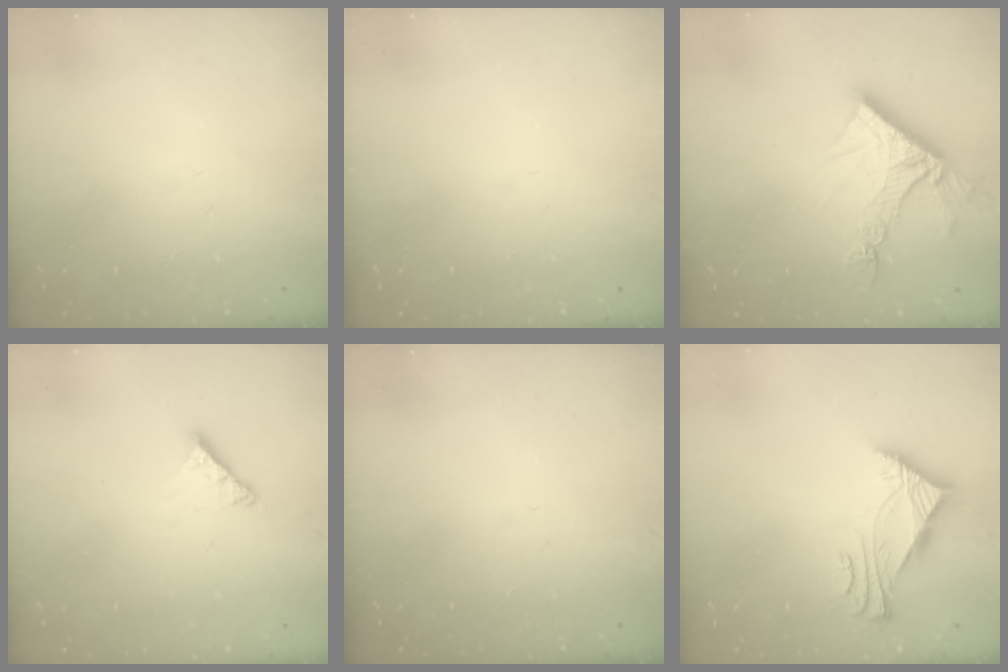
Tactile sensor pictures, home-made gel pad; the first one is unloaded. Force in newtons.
{"total": 0.0}
{"total": 11.6, "press": 11.5, "slide": 1.1}
{"total": 5.3, "press": 5.3, "slide": 0.6}
{"total": 0.0}
{"total": 5.8, "press": 5.7, "slide": 0.8}